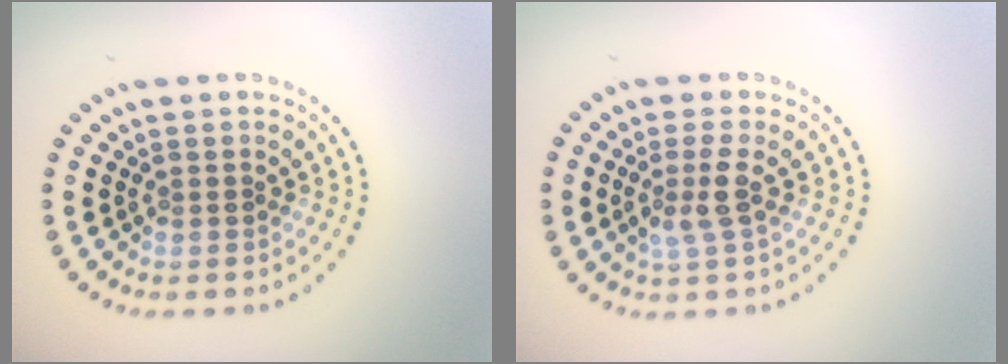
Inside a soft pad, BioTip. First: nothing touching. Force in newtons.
{"total": 2.1, "press": 1.7, "slide": 1.2}